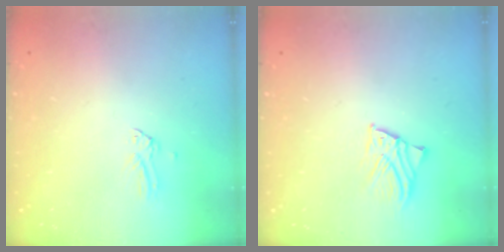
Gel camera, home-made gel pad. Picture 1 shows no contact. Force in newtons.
{"total": 2.8, "press": 2.8, "slide": 0.2}